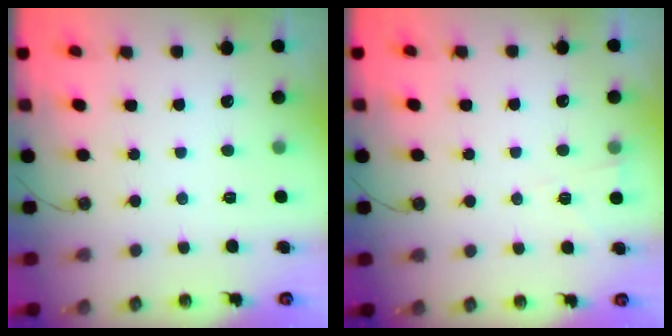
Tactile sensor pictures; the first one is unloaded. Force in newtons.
{"total": 2.6, "press": 2.1, "slide": 1.5}